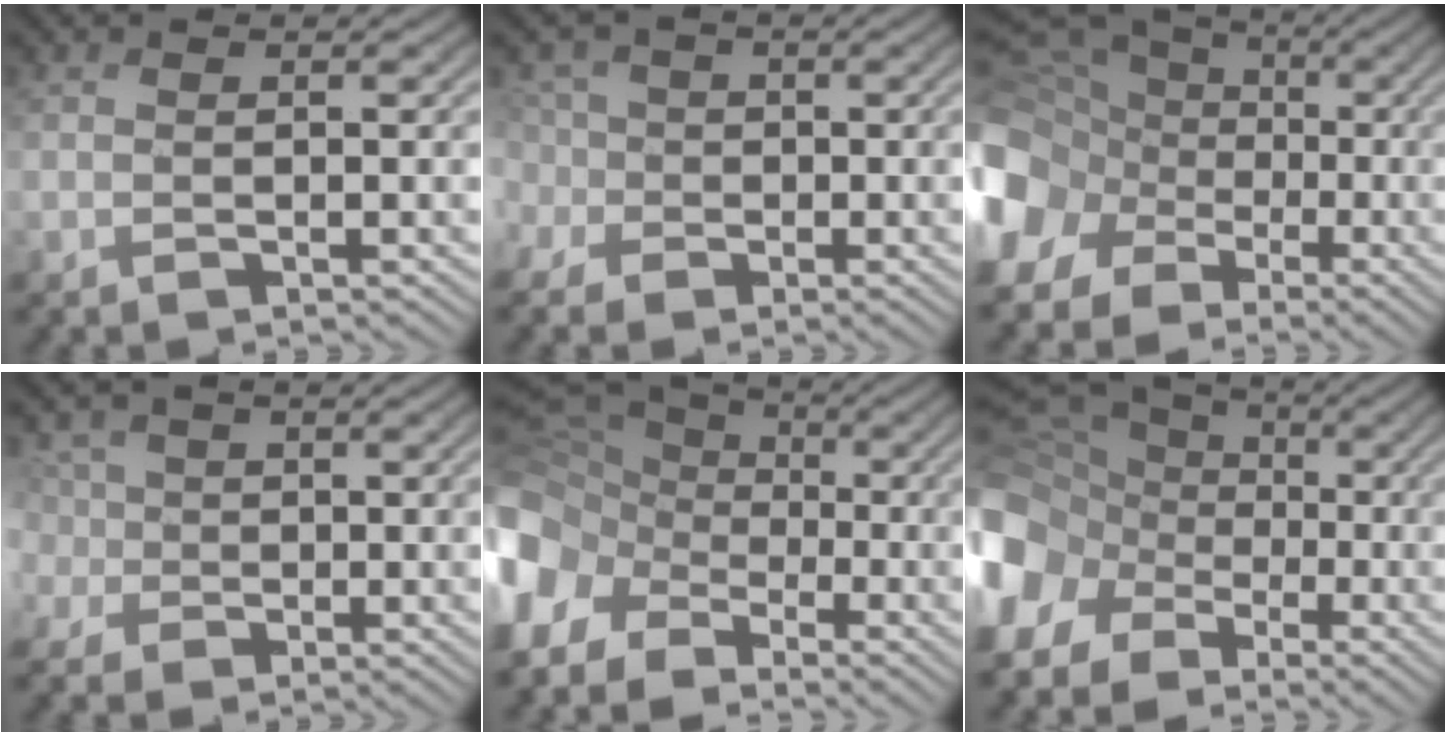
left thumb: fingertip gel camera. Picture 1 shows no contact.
{"total": 4.8, "force": [0.6, 4.3, 2.1], "torque": [-0.067, 0.004, -0.009]}
{"total": 16.9, "force": [-2.6, 14.8, 7.7], "torque": [-0.233, -0.027, -0.078]}
{"total": 5.1, "force": [1.1, 4.3, 2.4], "torque": [-0.084, 0.008, 0.013]}
{"total": 14.1, "force": [-5.2, 11.1, 6.9], "torque": [-0.223, -0.032, -0.090]}
{"total": 15.4, "force": [-3.6, 13.0, 7.5], "torque": [-0.237, -0.028, -0.068]}